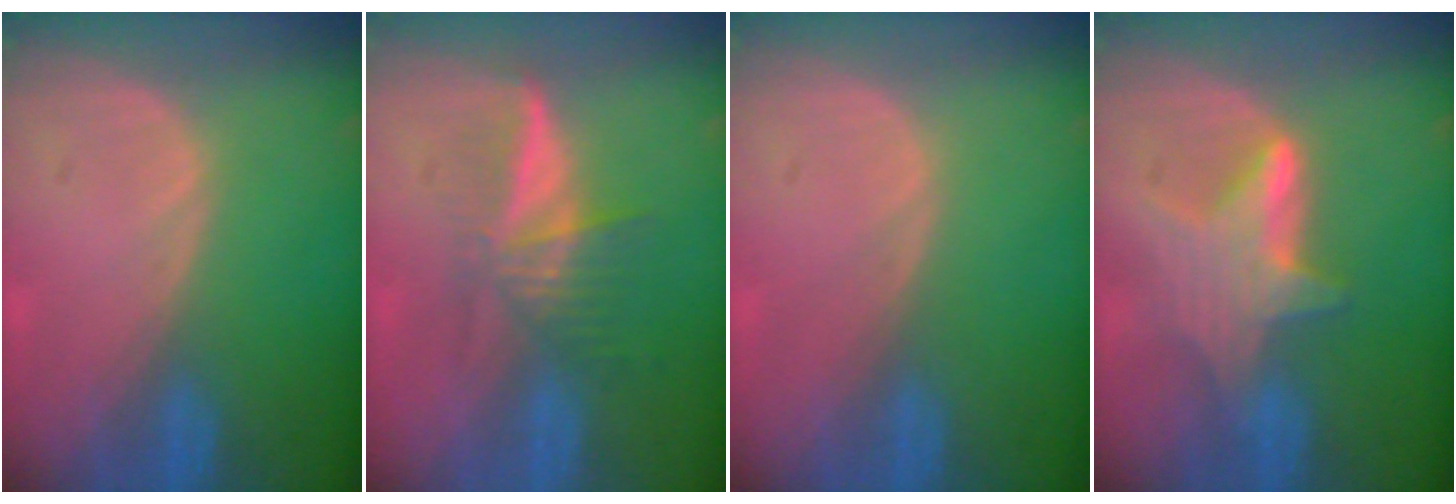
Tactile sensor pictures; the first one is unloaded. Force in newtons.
{"total": 6.0, "press": 5.4, "slide": 2.6}
{"total": 0.0}
{"total": 6.0, "press": 6.0, "slide": 0.5}